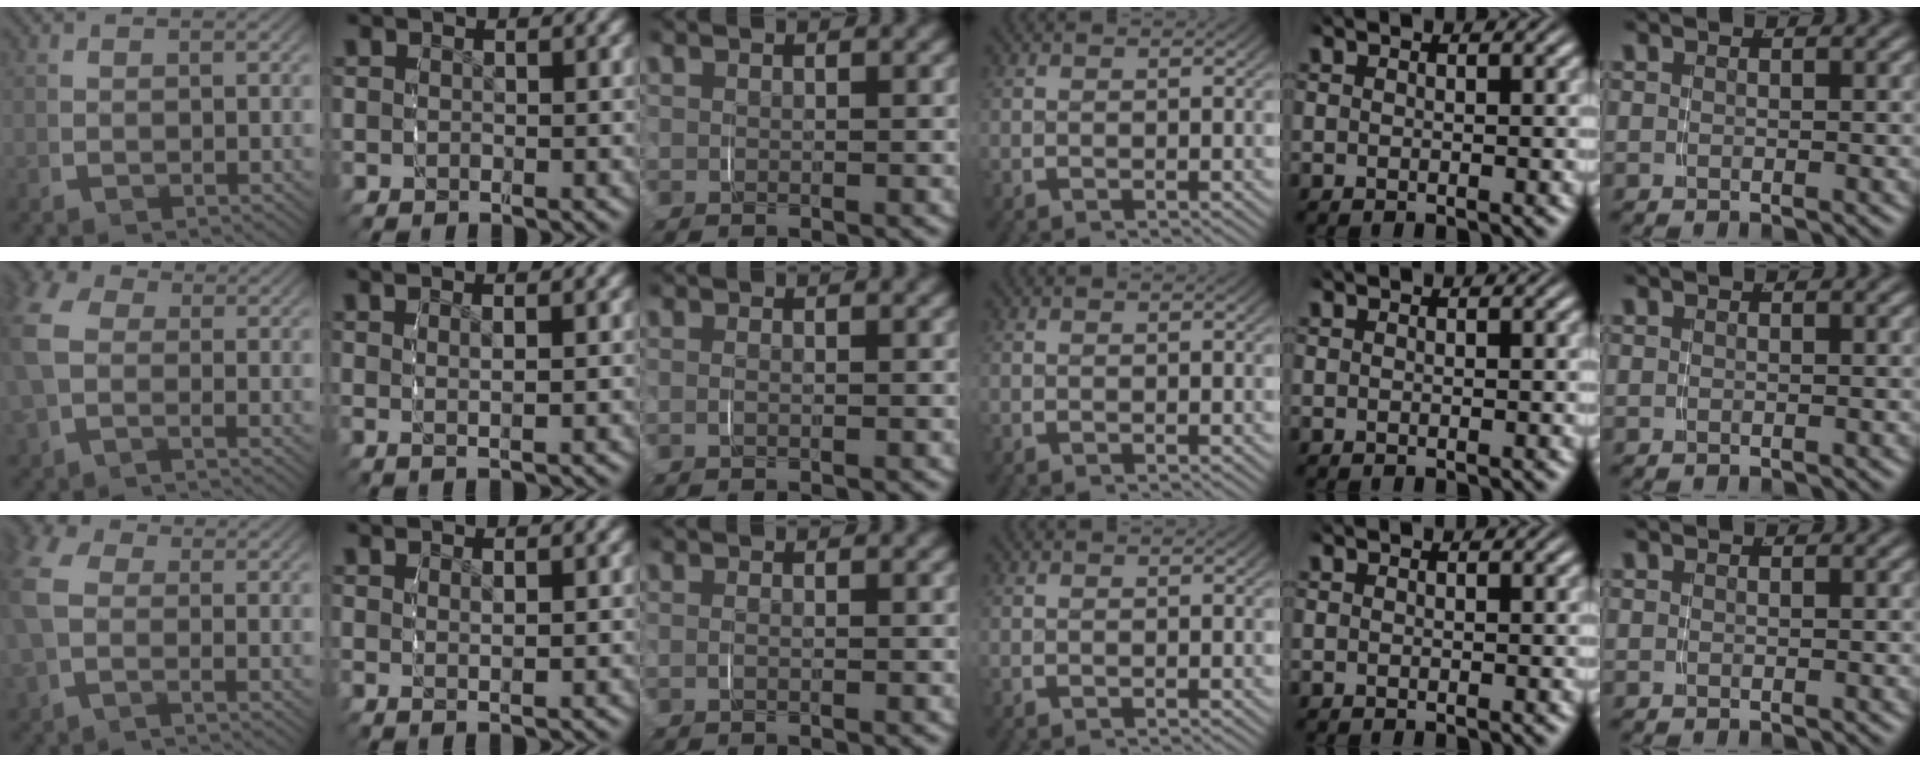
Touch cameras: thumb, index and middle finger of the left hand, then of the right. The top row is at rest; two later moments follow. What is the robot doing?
{"motion": "grasp_and_lifting", "object": "jacket"}